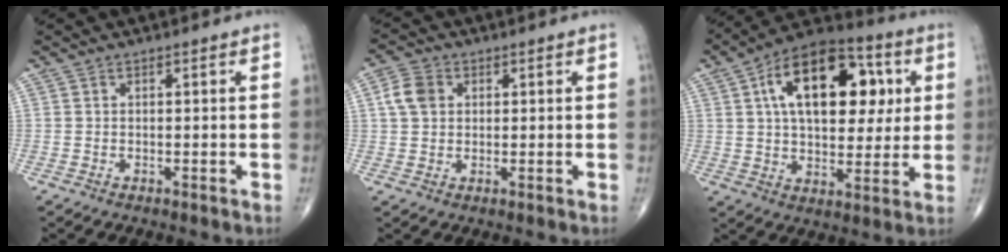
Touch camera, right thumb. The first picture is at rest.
{"total": 5.1, "force": [1.2, 3.9, 2.9], "torque": [-0.050, 0.006, 0.018]}
{"total": 22.1, "force": [6.0, 12.4, 17.3], "torque": [-0.235, 0.010, 0.087]}